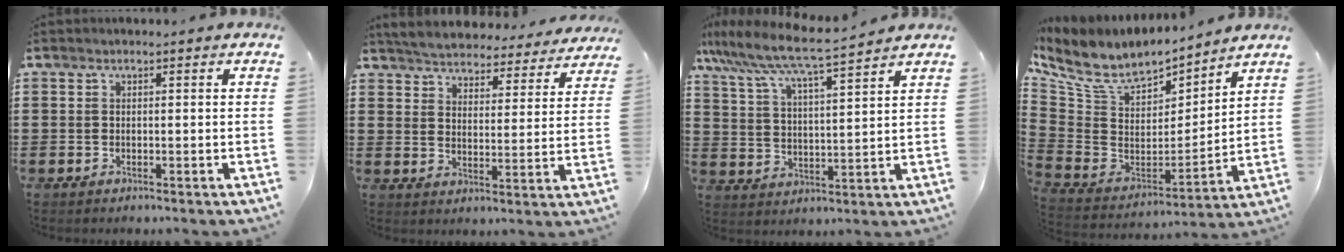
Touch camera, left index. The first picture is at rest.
{"total": 4.8, "force": [4.8, -0.1, 0.0], "torque": [-0.030, -0.036, 0.082]}
{"total": 7.1, "force": [6.4, -0.3, 3.0], "torque": [-0.085, -0.042, 0.105]}
{"total": 8.1, "force": [6.0, 3.7, 4.0], "torque": [-0.111, -0.038, 0.105]}